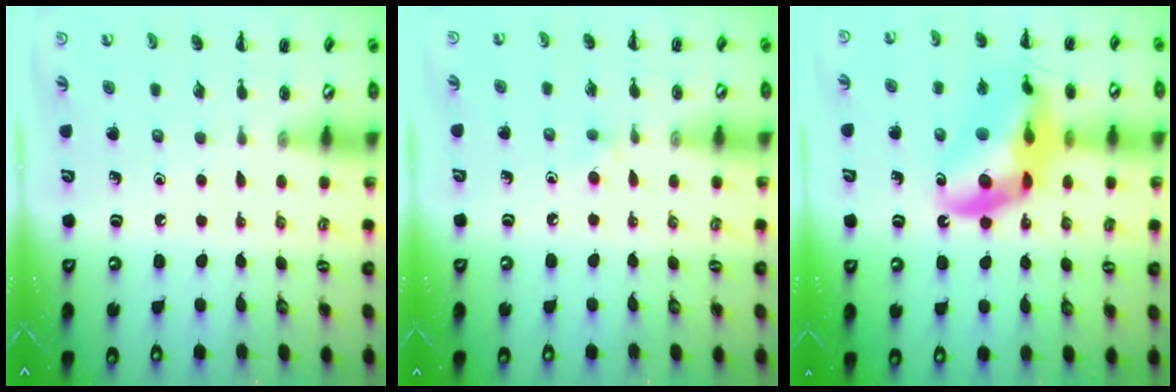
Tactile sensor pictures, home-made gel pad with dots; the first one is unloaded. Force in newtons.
{"total": 3.7, "press": 3.4, "slide": 1.4}
{"total": 19.0, "press": 18.5, "slide": 4.2}